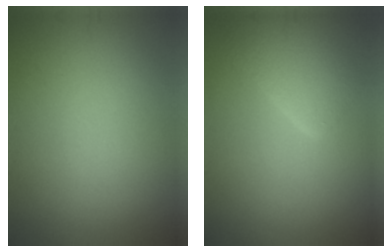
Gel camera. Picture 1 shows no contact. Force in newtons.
{"total": 4.5, "press": 4.5, "slide": 0.4}